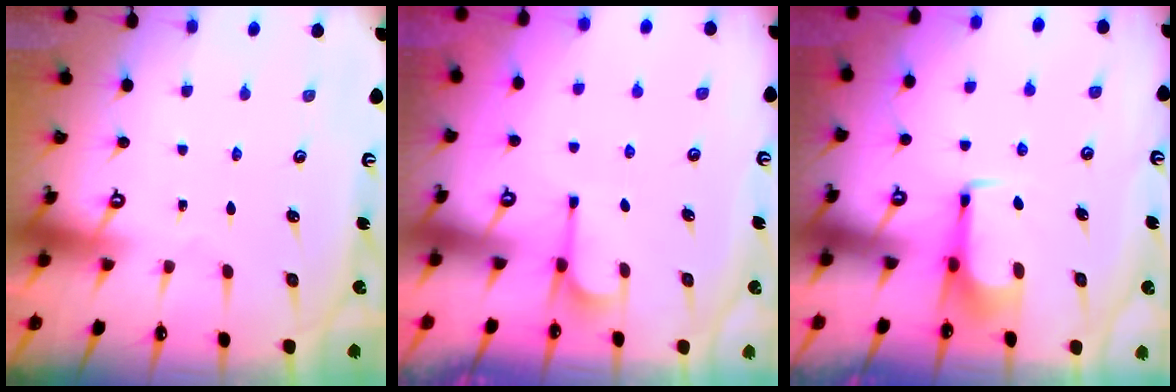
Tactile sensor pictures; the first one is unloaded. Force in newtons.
{"total": 1.2, "press": 0.4, "slide": 1.1}
{"total": 2.9, "press": 2.9, "slide": 0.4}